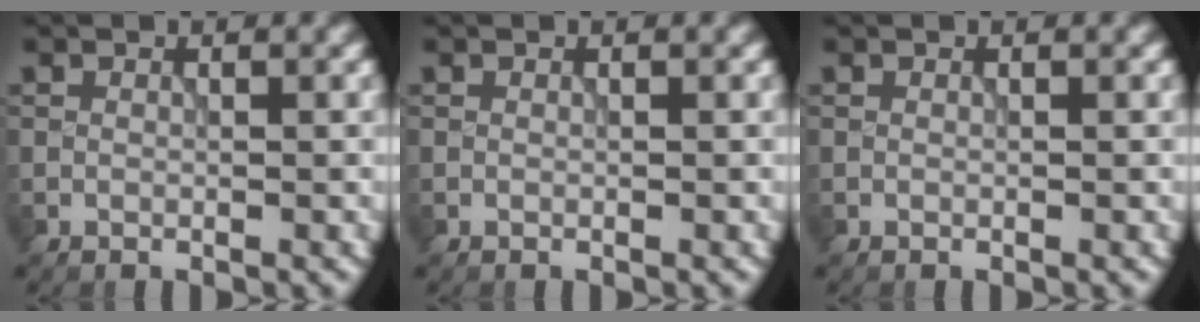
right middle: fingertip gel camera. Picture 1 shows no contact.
{"total": 0.0}
{"total": 0.0}